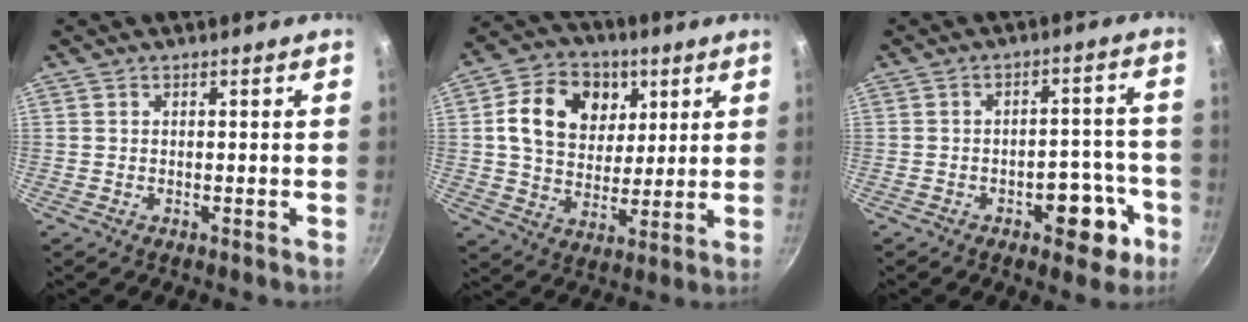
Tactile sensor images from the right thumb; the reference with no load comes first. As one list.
[{"total": 15.4, "force": [4.8, 11.9, 8.5], "torque": [-0.119, -0.006, 0.075]}, {"total": 9.1, "force": [-4.3, 4.9, 6.3], "torque": [-0.044, 0.038, -0.049]}]